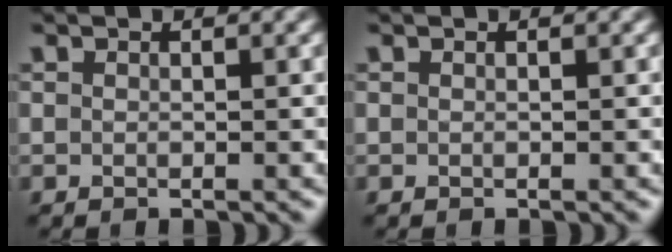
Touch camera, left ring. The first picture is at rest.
{"total": 0.0}